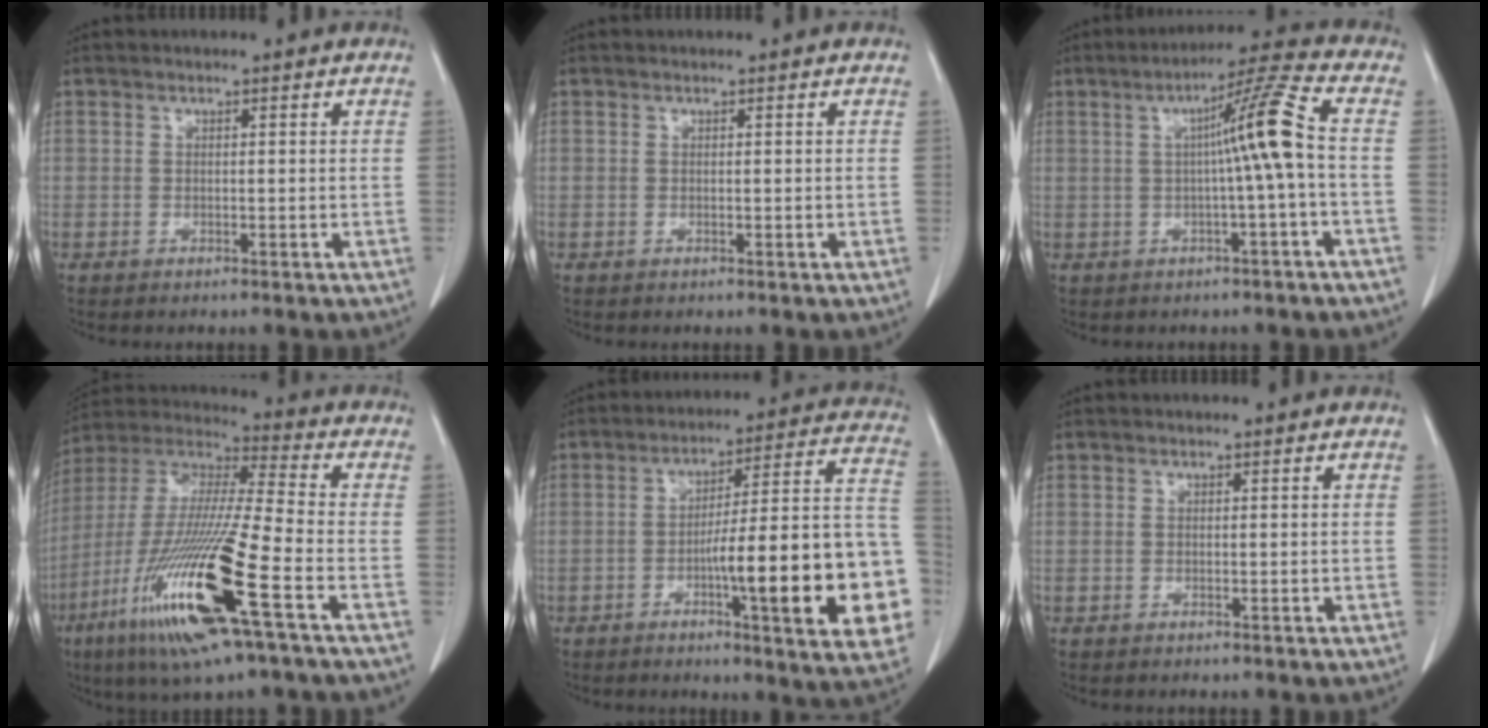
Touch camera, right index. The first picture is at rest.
{"total": 0.0}
{"total": 8.3, "force": [0.2, -1.6, 8.1], "torque": [-0.129, 0.015, 0.005]}
{"total": 21.7, "force": [-8.9, 1.3, 19.7], "torque": [-0.424, -0.042, -0.174]}
{"total": 21.8, "force": [-5.8, 2.2, 20.9], "torque": [-0.203, 0.019, -0.074]}
{"total": 0.0}